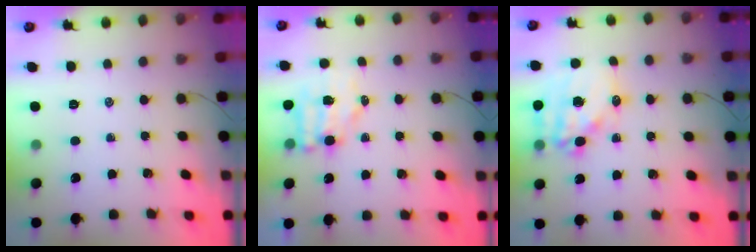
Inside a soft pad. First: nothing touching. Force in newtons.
{"total": 6.2, "press": 6.2, "slide": 0.7}
{"total": 15.2, "press": 14.8, "slide": 3.5}